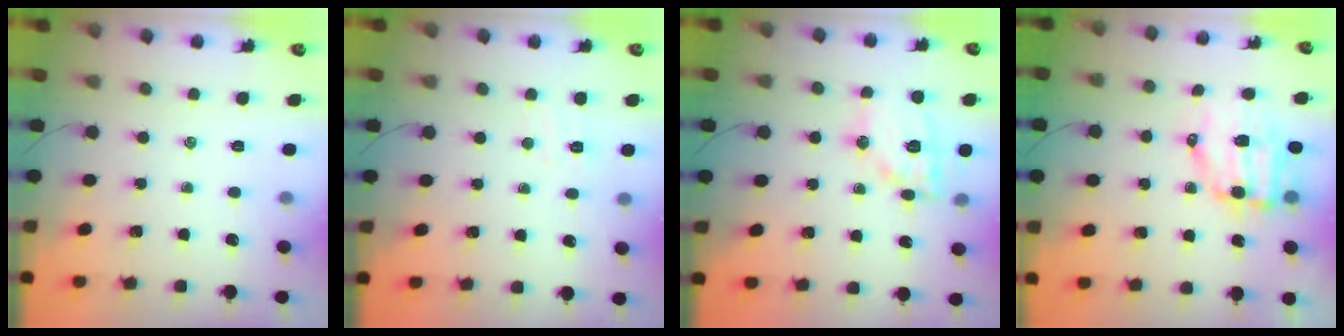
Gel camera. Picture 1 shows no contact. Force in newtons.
{"total": 4.1, "press": 3.9, "slide": 1.2}
{"total": 12.9, "press": 12.9, "slide": 0.9}
{"total": 9.0, "press": 8.7, "slide": 2.0}